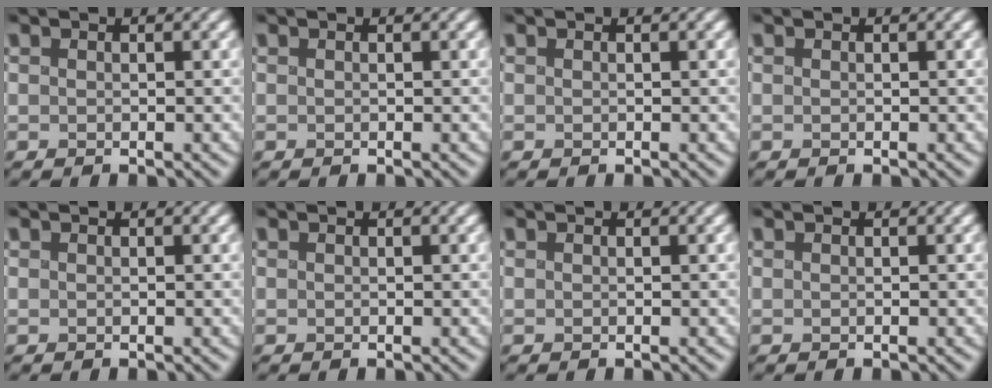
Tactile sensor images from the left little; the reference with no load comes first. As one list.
[{"total": 0.0}, {"total": 0.0}, {"total": 0.0}, {"total": 0.0}, {"total": 0.0}, {"total": 0.0}, {"total": 0.0}]